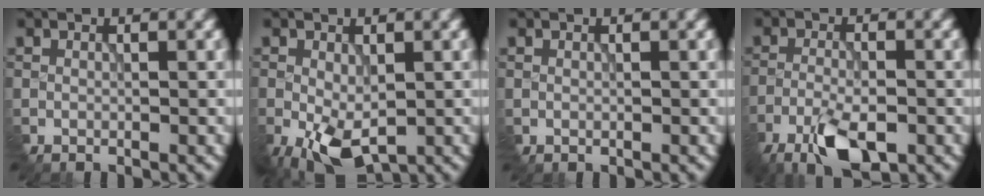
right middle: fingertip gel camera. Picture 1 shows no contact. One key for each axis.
{"total": 5.4, "fx": -1.7, "fy": 3.0, "fz": 4.1, "tx": -0.104, "ty": -0.016, "tz": -0.024}
{"total": 0.0}
{"total": 6.1, "fx": -3.9, "fy": 2.0, "fz": 4.1, "tx": -0.088, "ty": -0.010, "tz": -0.070}